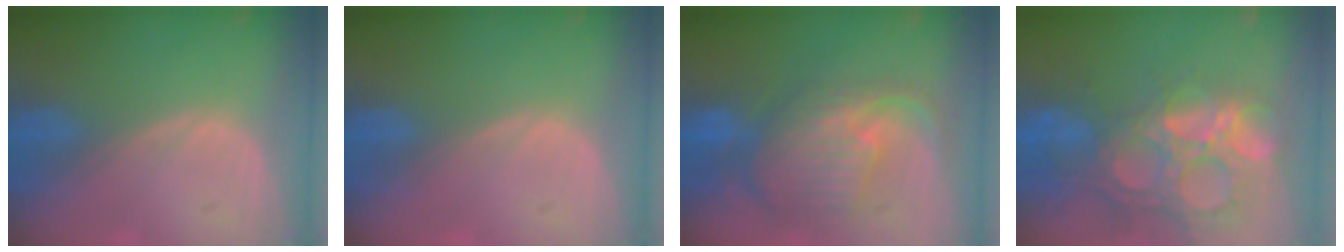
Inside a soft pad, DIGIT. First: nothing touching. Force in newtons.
{"total": 0.0}
{"total": 10.9, "press": 9.6, "slide": 5.2}
{"total": 14.3, "press": 12.2, "slide": 7.6}